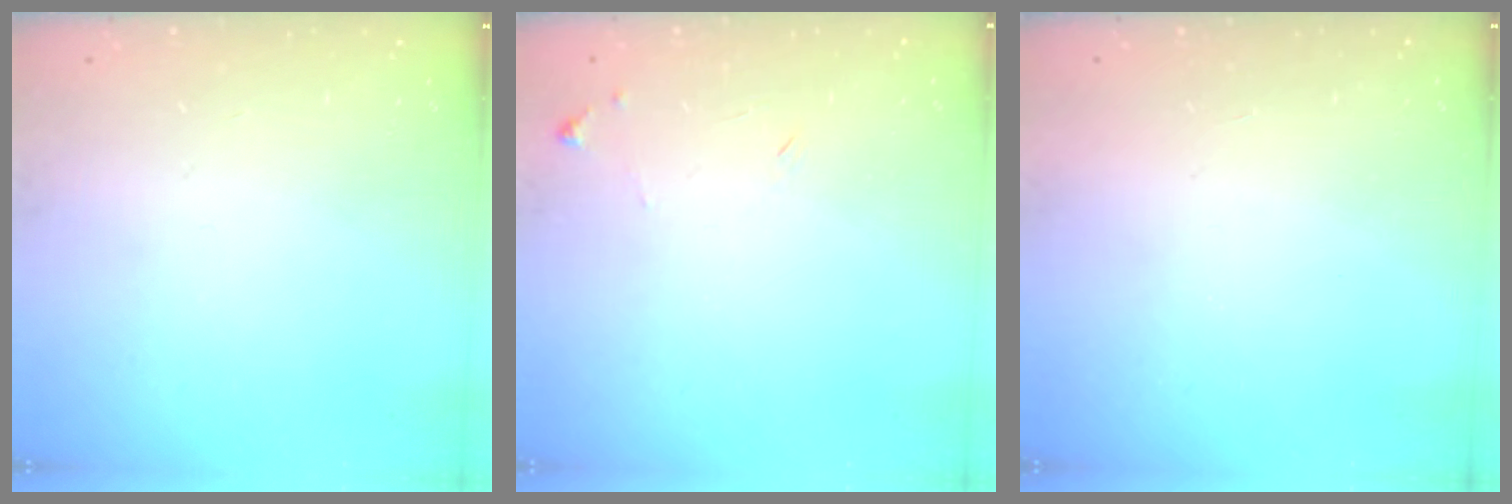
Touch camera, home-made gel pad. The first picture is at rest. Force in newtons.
{"total": 5.5, "press": 5.4, "slide": 0.4}
{"total": 1.7, "press": 1.6, "slide": 0.1}